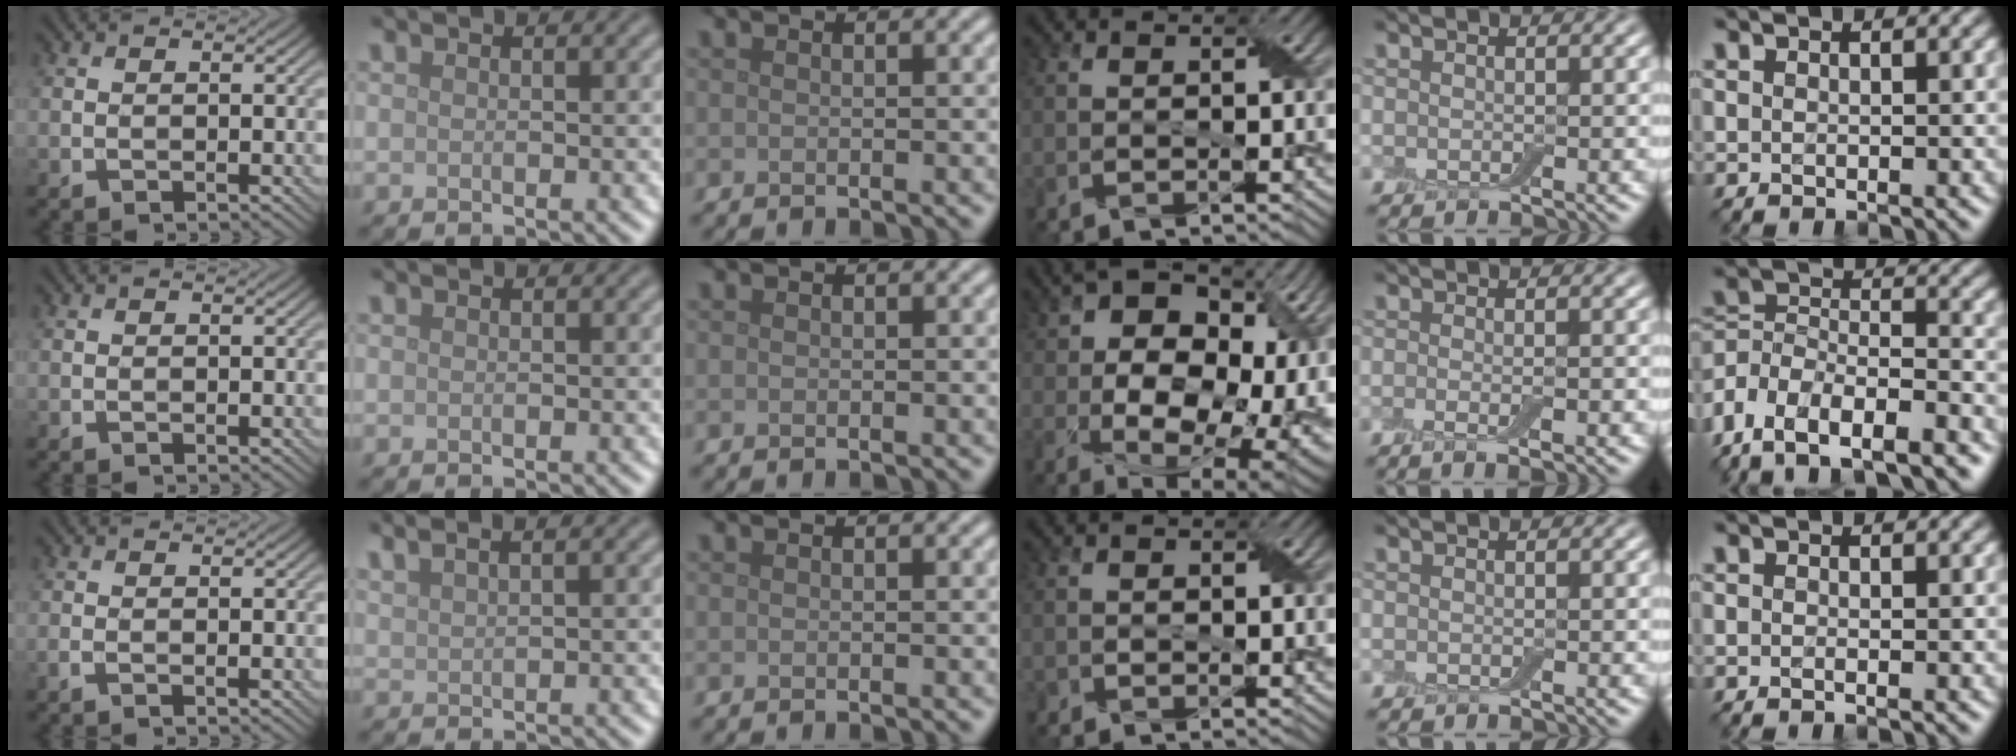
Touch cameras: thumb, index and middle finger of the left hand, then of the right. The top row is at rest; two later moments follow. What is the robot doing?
{"motion": "peel", "object": "bubble wrap"}